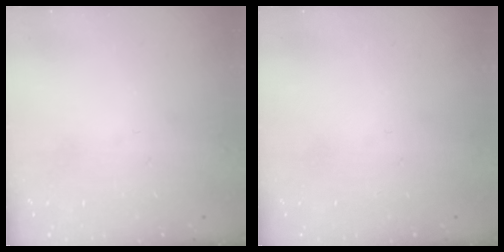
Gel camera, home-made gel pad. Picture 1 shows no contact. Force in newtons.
{"total": 0.0}